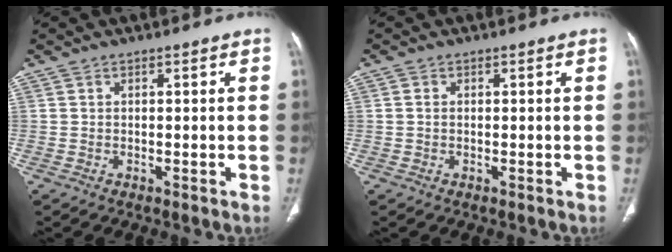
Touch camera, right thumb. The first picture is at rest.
{"total": 0.6, "force": [0.0, 0.5, 0.4], "torque": [-0.008, 0.000, 0.001]}